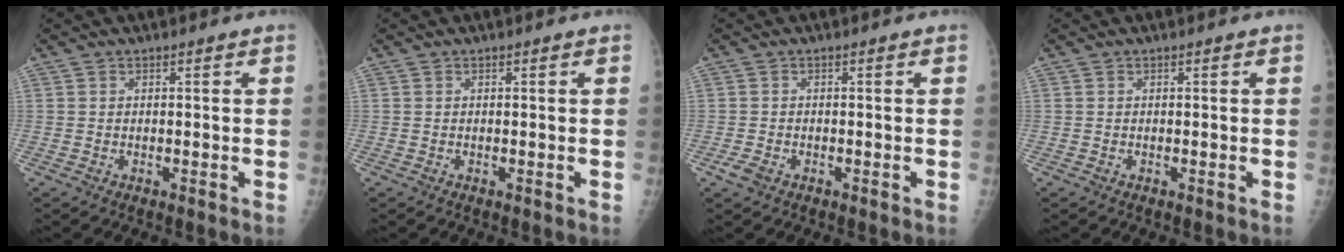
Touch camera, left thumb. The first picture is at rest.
{"total": 0.0}
{"total": 2.1, "force": [-1.0, 1.4, 1.1], "torque": [-0.022, 0.000, -0.019]}
{"total": 0.0}